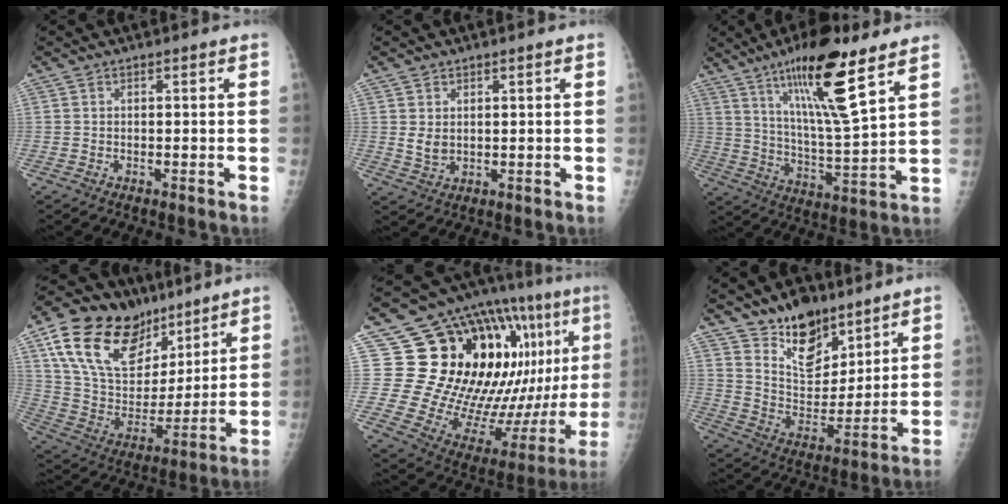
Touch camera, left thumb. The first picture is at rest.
{"total": 2.9, "force": [0.9, 2.3, 1.6], "torque": [-0.018, -0.010, 0.023]}
{"total": 17.2, "force": [10.2, 2.7, 13.6], "torque": [-0.226, -0.059, 0.181]}
{"total": 25.5, "force": [14.6, 14.8, 14.6], "torque": [-0.229, -0.026, 0.263]}
{"total": 32.1, "force": [9.1, 13.6, 27.6], "torque": [-0.363, -0.010, 0.162]}
{"total": 13.6, "force": [9.9, 7.1, 5.9], "torque": [-0.054, -0.077, 0.181]}